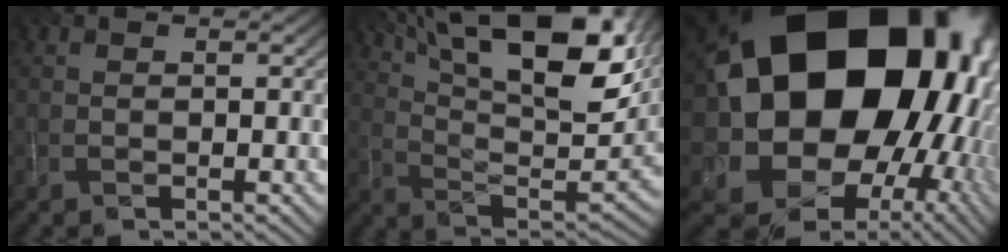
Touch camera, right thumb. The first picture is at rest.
{"total": 20.7, "force": [11.8, 7.6, 15.2], "torque": [-0.274, 0.036, 0.184]}
{"total": 23.6, "force": [3.8, 18.7, 14.0], "torque": [-0.303, -0.046, 0.096]}